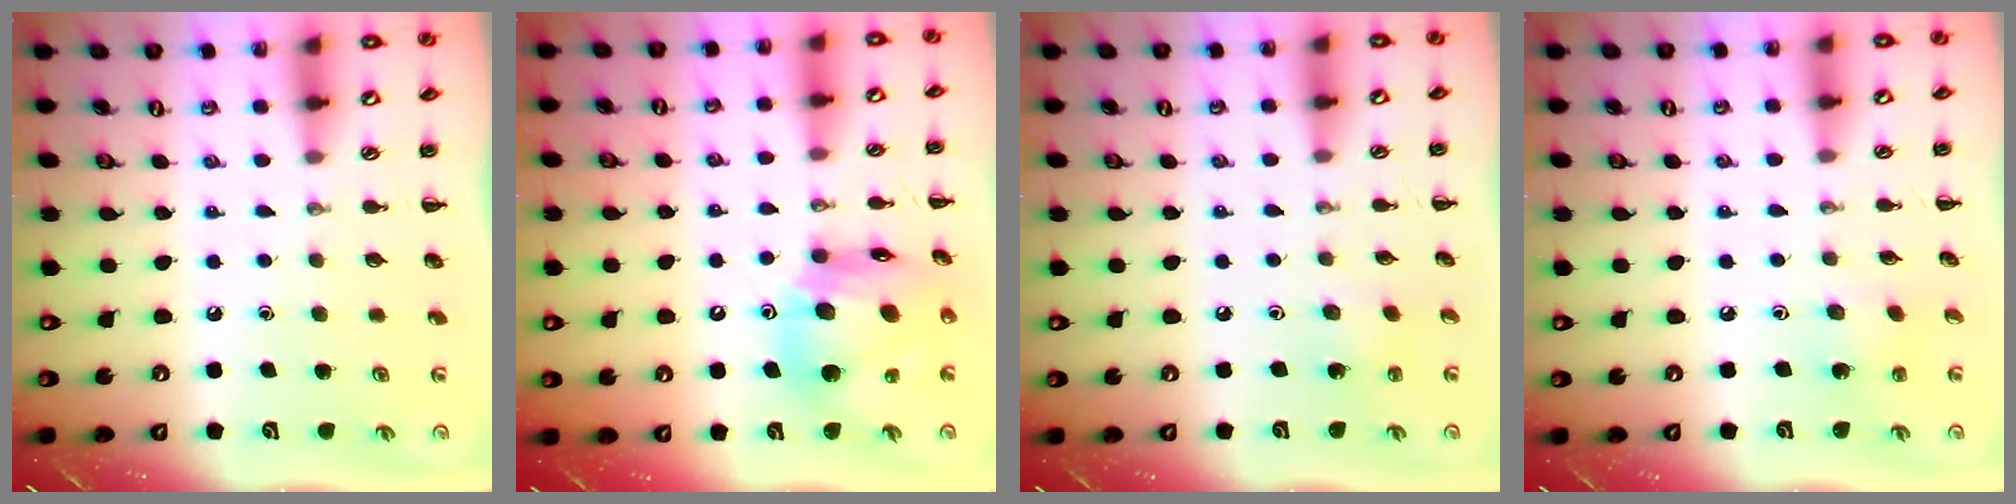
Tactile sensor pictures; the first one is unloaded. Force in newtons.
{"total": 15.4, "press": 14.7, "slide": 4.3}
{"total": 2.4, "press": 2.2, "slide": 0.7}
{"total": 1.6, "press": 1.5, "slide": 0.6}